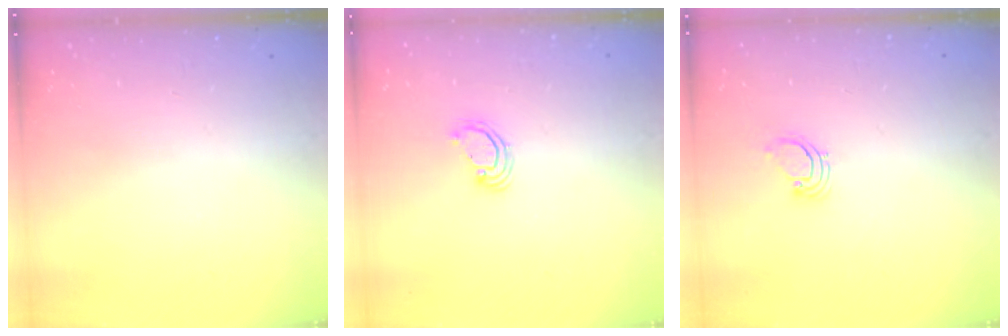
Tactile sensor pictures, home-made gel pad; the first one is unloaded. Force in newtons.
{"total": 3.6, "press": 3.6, "slide": 0.3}
{"total": 1.9, "press": 1.9, "slide": 0.1}